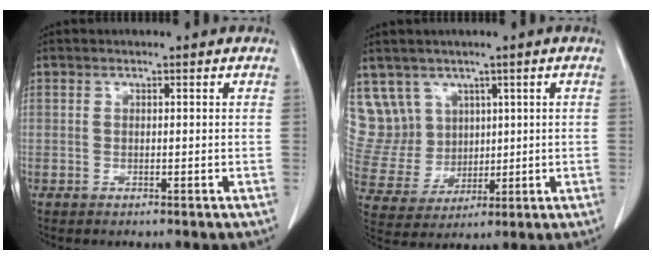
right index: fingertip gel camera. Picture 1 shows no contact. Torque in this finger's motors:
{"motor_torque": [-0.44, 0.61, 0.00, -0.02]}